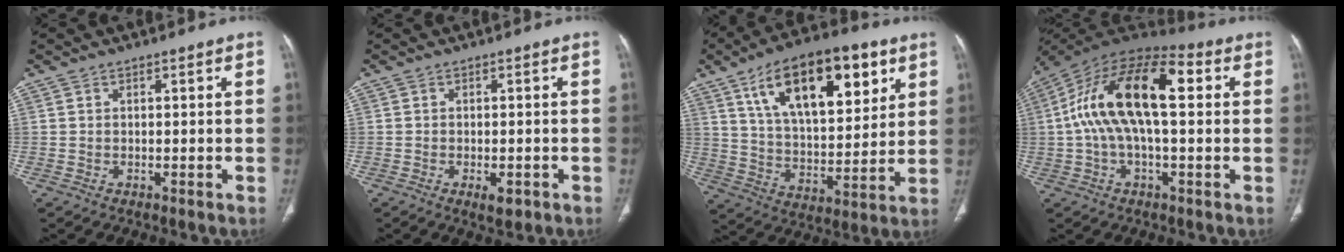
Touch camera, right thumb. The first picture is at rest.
{"total": 2.9, "force": [-1.3, 1.3, 2.3], "torque": [-0.030, 0.001, -0.014]}
{"total": 23.4, "force": [11.0, 10.8, 17.6], "torque": [-0.244, -0.029, 0.188]}
{"total": 19.5, "force": [2.9, 8.5, 17.3], "torque": [-0.311, 0.048, 0.039]}